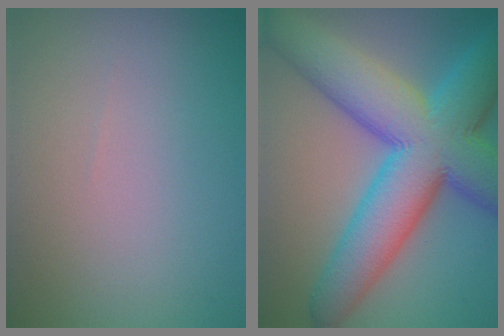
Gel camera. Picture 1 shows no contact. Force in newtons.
{"total": 13.5, "press": 13.5, "slide": 0.0}